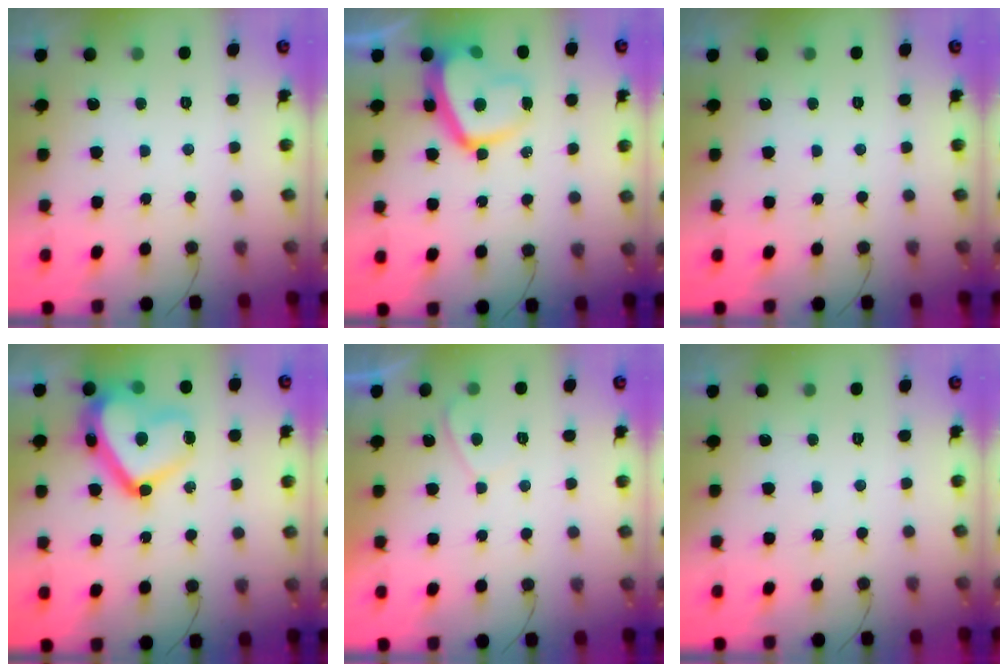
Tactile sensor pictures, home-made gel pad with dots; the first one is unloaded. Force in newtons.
{"total": 14.2, "press": 14.1, "slide": 1.4}
{"total": 0.0}
{"total": 20.7, "press": 20.6, "slide": 1.7}
{"total": 1.5, "press": 1.4, "slide": 0.6}
{"total": 0.0}